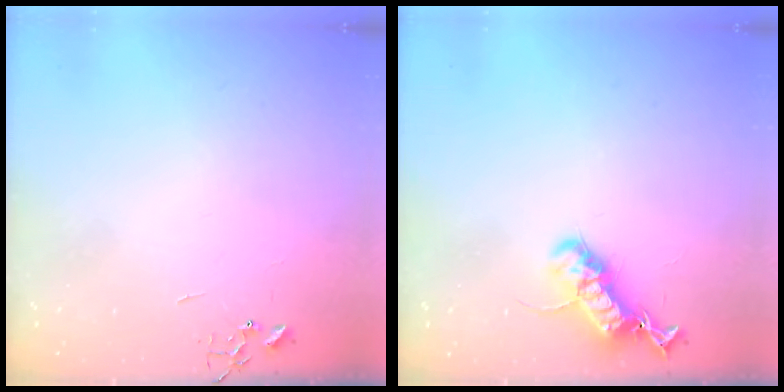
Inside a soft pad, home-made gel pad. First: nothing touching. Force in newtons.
{"total": 16.8, "press": 16.7, "slide": 0.8}